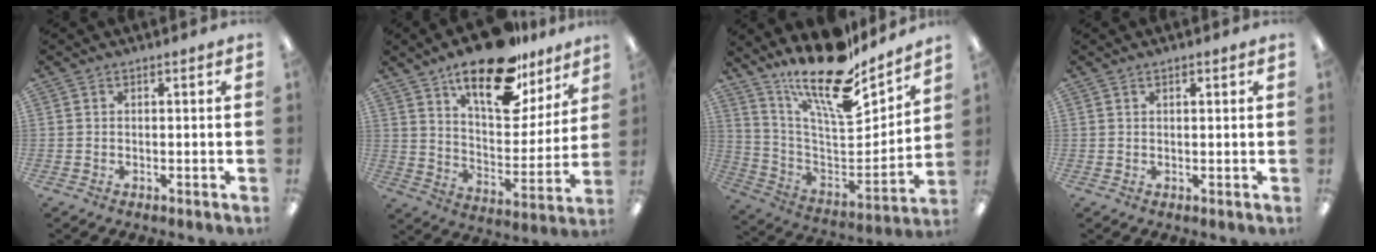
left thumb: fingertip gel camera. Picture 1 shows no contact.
{"total": 22.0, "force": [15.5, 9.0, 12.7], "torque": [-0.197, -0.091, 0.261]}
{"total": 21.1, "force": [16.6, 6.0, 11.5], "torque": [-0.197, -0.128, 0.281]}
{"total": 1.3, "force": [0.7, 0.6, 0.9], "torque": [-0.020, 0.001, 0.012]}